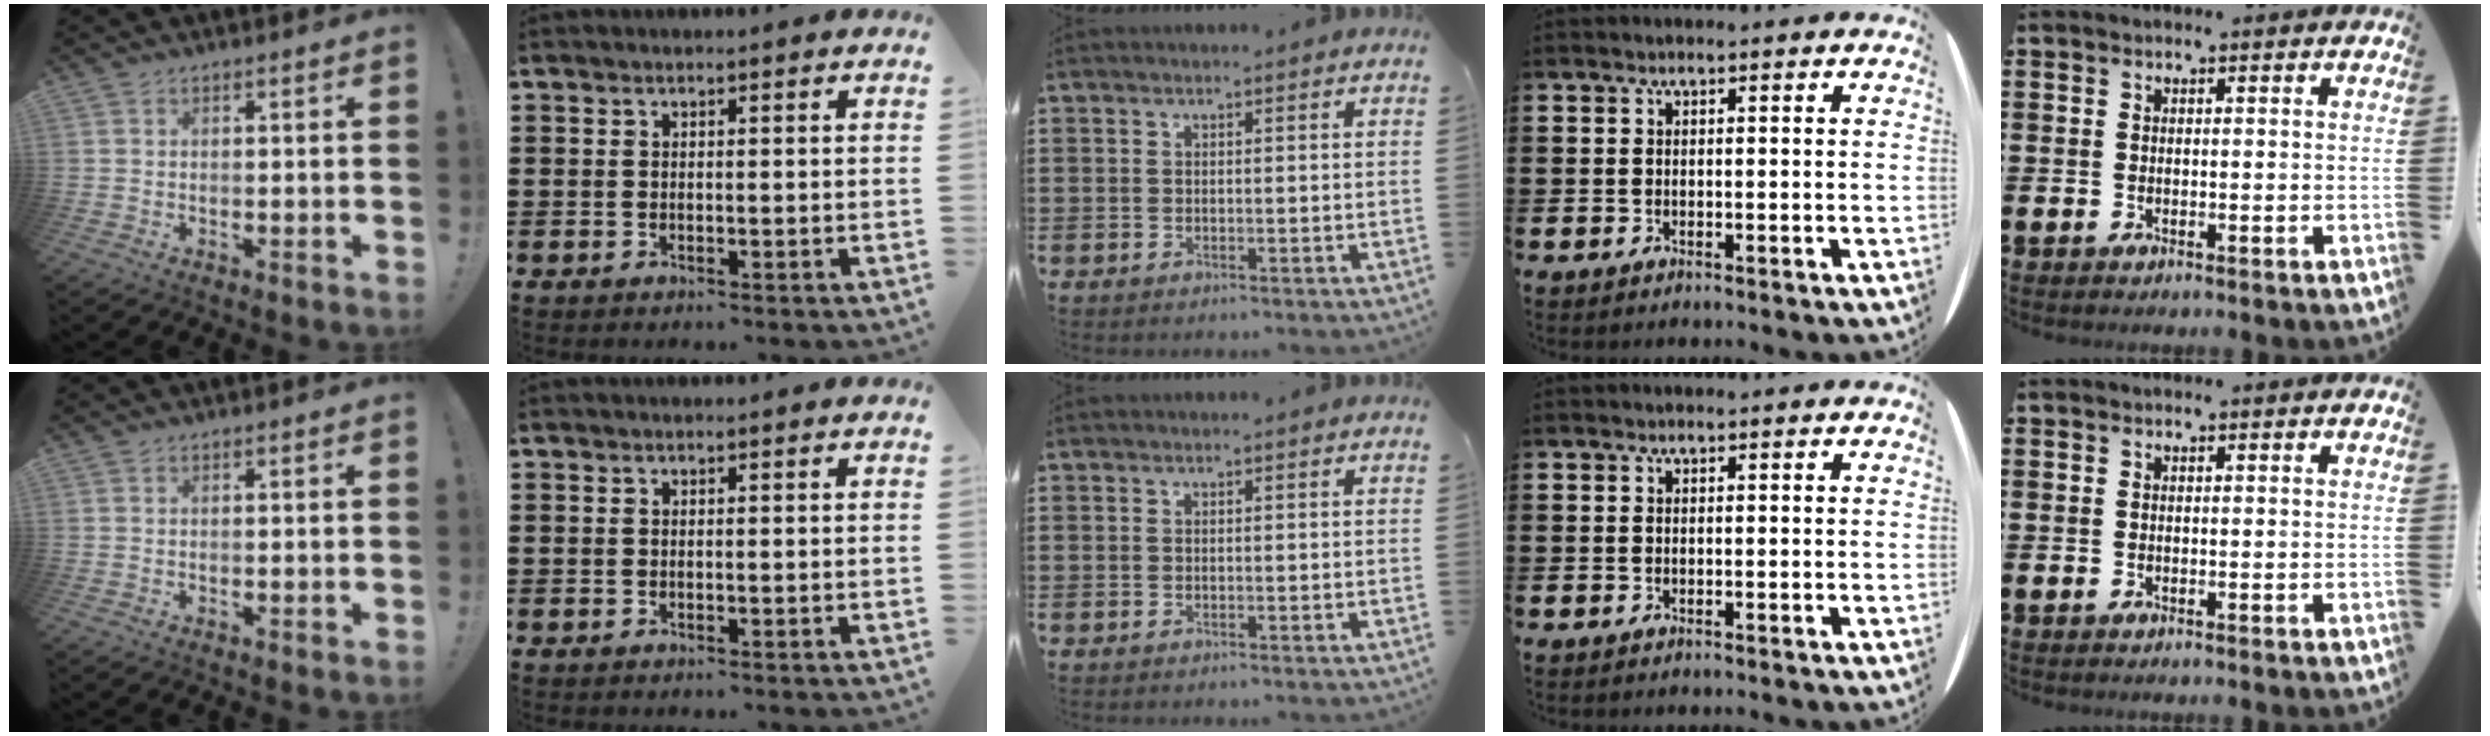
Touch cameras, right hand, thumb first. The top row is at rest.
{}